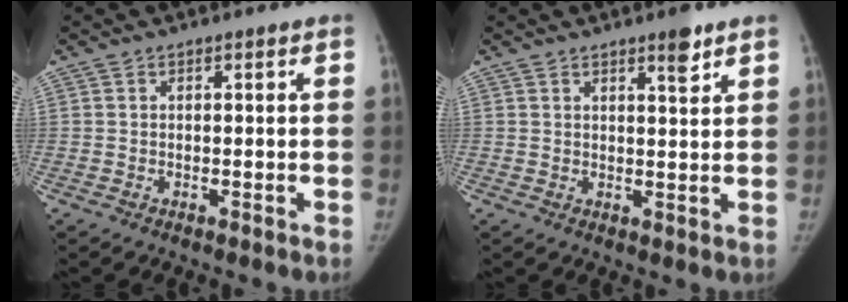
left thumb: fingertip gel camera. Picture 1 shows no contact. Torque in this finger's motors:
{"motor_torque": [0.04, -0.33, 0.85, -0.57, 0.10]}